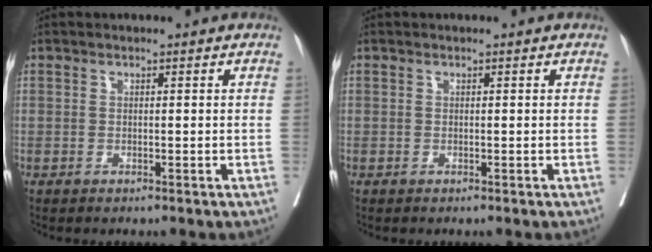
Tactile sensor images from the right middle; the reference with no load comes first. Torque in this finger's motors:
{"motor_torque": [0.47, -0.43, 0.04, -0.02]}